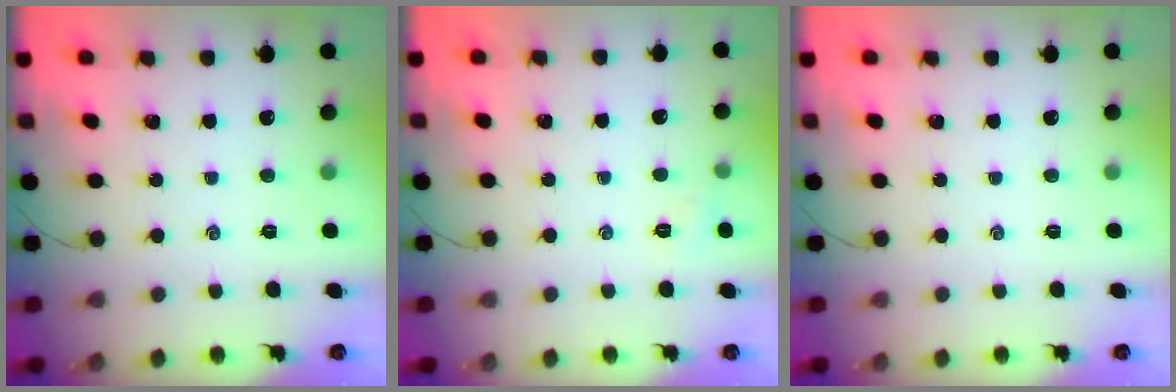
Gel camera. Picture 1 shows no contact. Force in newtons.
{"total": 4.5, "press": 4.3, "slide": 1.3}
{"total": 0.0}